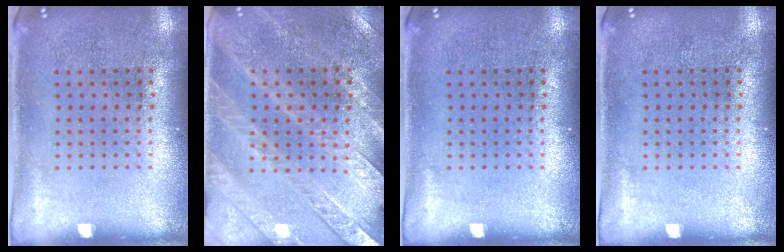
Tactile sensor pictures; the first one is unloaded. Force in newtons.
{"total": 3.0, "press": 2.7, "slide": 1.1}
{"total": 0.0}
{"total": 0.0}